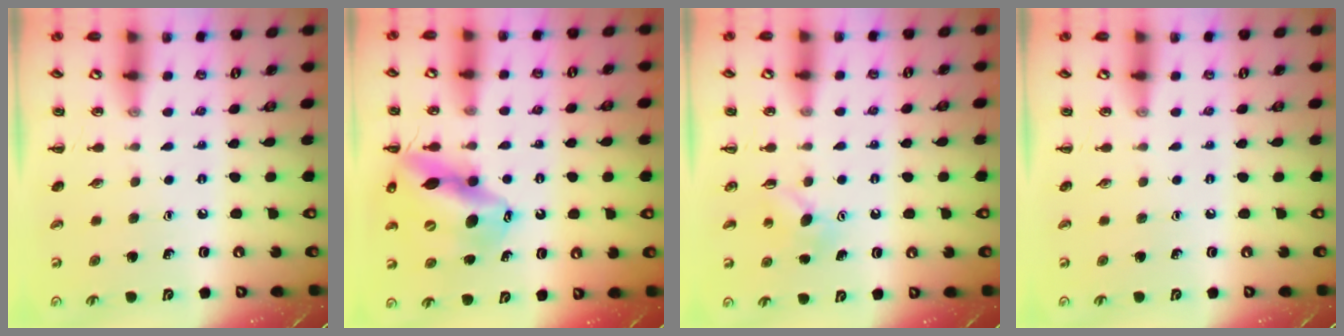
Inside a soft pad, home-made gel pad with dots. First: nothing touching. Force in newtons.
{"total": 16.0, "press": 15.3, "slide": 4.7}
{"total": 4.2, "press": 4.0, "slide": 1.2}
{"total": 0.0}